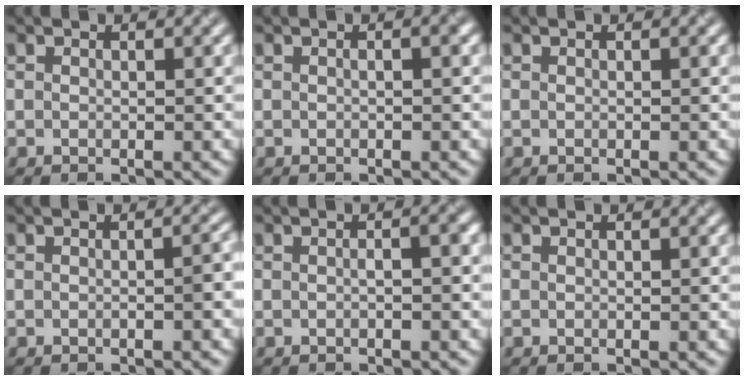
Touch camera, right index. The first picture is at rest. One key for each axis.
{"total": 1.1, "fx": 0.2, "fy": 0.3, "fz": 1.1, "tx": -0.020, "ty": 0.000, "tz": -0.001}
{"total": 0.0}
{"total": 1.2, "fx": -0.4, "fy": 0.2, "fz": 1.1, "tx": -0.014, "ty": 0.005, "tz": -0.005}
{"total": 1.7, "fx": 0.0, "fy": 0.5, "fz": 1.6, "tx": -0.021, "ty": 0.004, "tz": -0.002}
{"total": 0.0}